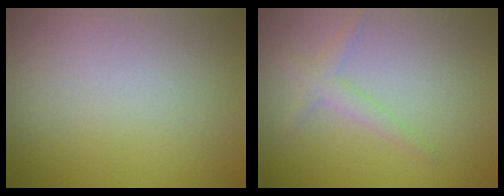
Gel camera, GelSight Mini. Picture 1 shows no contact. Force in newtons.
{"total": 1.6, "press": 1.6, "slide": 0.1}